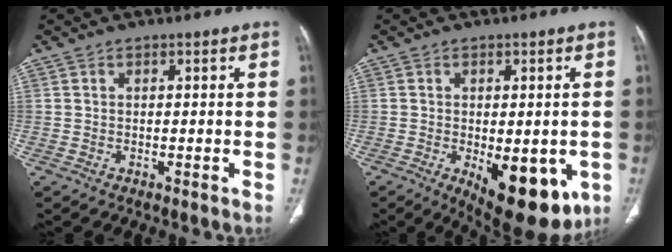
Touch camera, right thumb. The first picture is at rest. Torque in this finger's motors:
{"motor_torque": [1.12, 2.40, 0.05, 0.02, 0.42]}